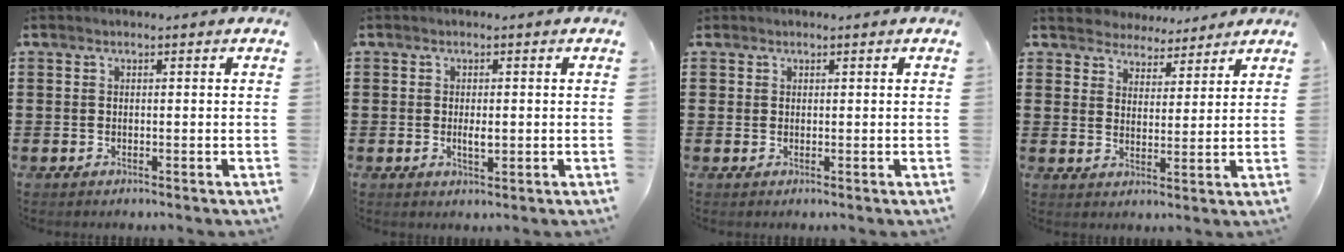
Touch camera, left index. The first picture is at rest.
{"total": 2.1, "force": [0.0, 0.8, 1.9], "torque": [-0.036, 0.000, 0.000]}
{"total": 1.2, "force": [0.9, 0.8, 0.0], "torque": [-0.004, 0.005, 0.018]}
{"total": 4.4, "force": [4.3, 1.1, -0.5], "torque": [-0.013, -0.016, 0.078]}